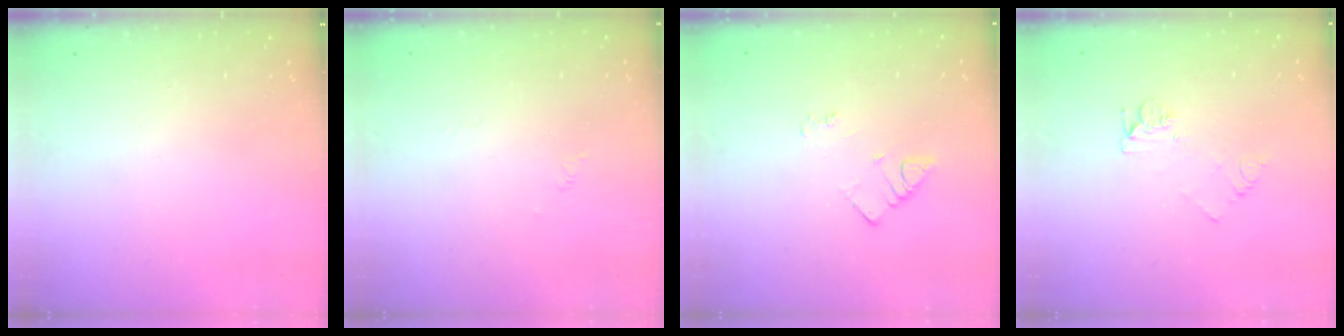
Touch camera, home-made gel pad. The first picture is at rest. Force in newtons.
{"total": 1.7, "press": 1.6, "slide": 0.4}
{"total": 2.9, "press": 2.9, "slide": 0.3}
{"total": 5.6, "press": 5.6, "slide": 0.5}